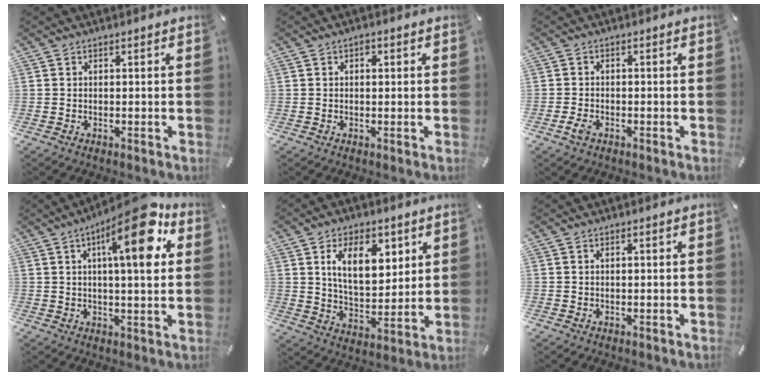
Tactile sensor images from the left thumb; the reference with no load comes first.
{"total": 1.3, "force": [0.3, 0.9, 0.8], "torque": [-0.017, 0.008, 0.003]}
{"total": 2.3, "force": [-1.2, 1.2, 1.6], "torque": [-0.035, 0.001, -0.023]}
{"total": 17.0, "force": [6.9, 4.9, 14.8], "torque": [-0.210, -0.029, 0.098]}
{"total": 12.9, "force": [6.0, 7.5, 8.7], "torque": [-0.143, -0.008, 0.105]}
{"total": 0.8, "force": [0.3, 0.2, 0.7], "torque": [-0.013, 0.001, 0.005]}